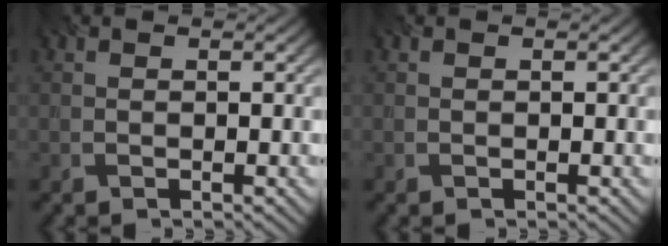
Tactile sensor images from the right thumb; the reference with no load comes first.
{"total": 0.0}